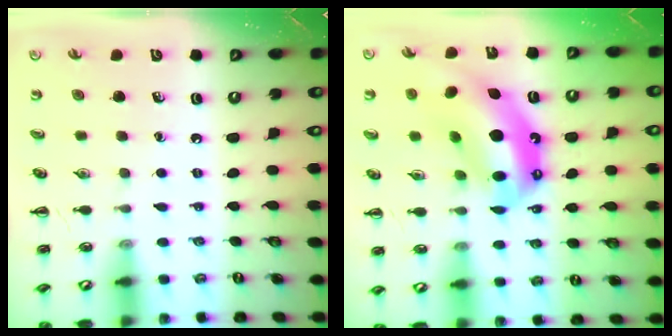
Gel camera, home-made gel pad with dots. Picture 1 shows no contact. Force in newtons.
{"total": 16.0, "press": 15.4, "slide": 4.4}